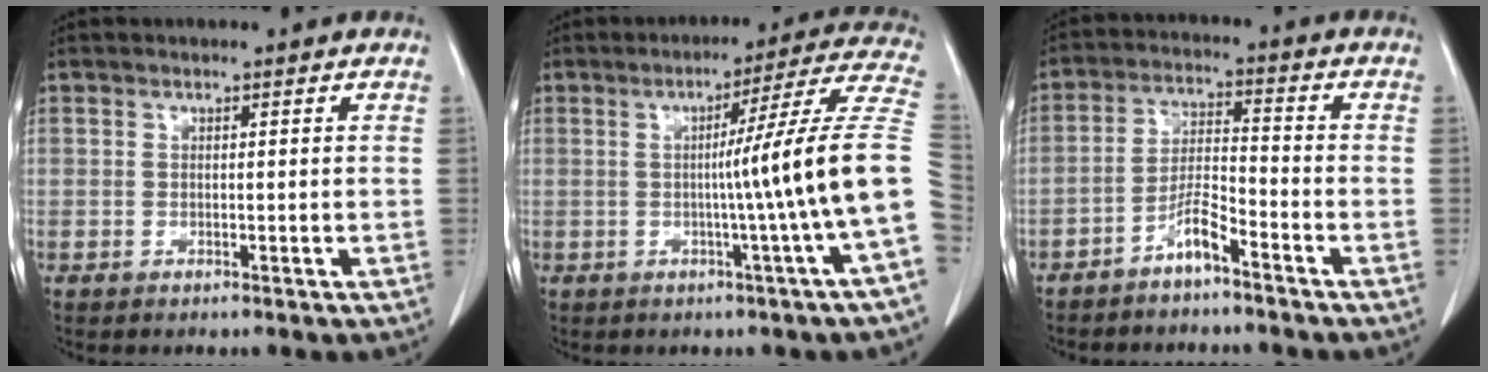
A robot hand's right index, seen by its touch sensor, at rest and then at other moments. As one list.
[{"total": 14.5, "force": [-1.9, -3.3, 13.9], "torque": [-0.171, 0.003, -0.031]}, {"total": 5.3, "force": [-3.9, 0.6, 3.5], "torque": [-0.074, 0.005, -0.075]}]